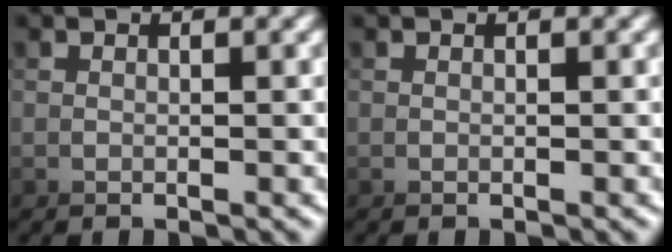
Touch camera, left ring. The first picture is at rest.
{"total": 0.0}